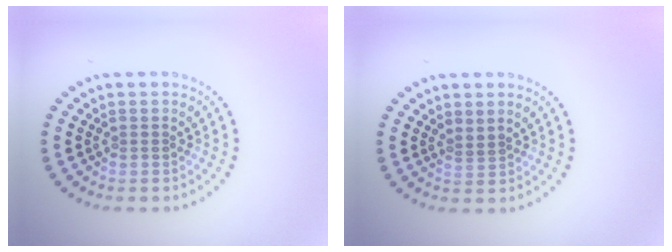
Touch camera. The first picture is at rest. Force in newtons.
{"total": 0.6, "press": 0.4, "slide": 0.5}